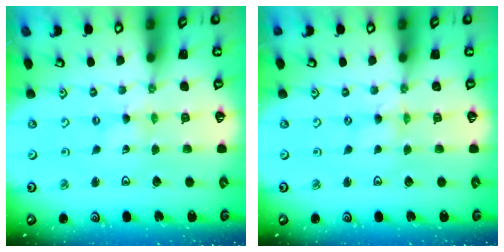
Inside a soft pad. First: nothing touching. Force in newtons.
{"total": 0.0}